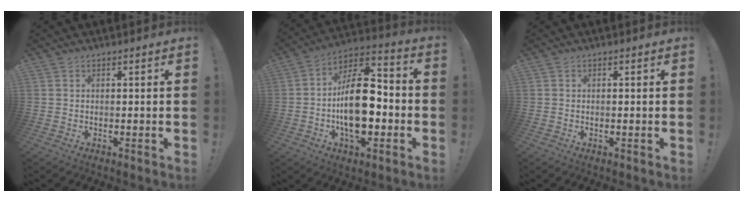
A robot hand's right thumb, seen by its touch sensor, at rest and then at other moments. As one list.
[{"total": 19.7, "force": [-3.7, 10.6, 16.1], "torque": [-0.272, 0.024, -0.057]}, {"total": 0.0}]